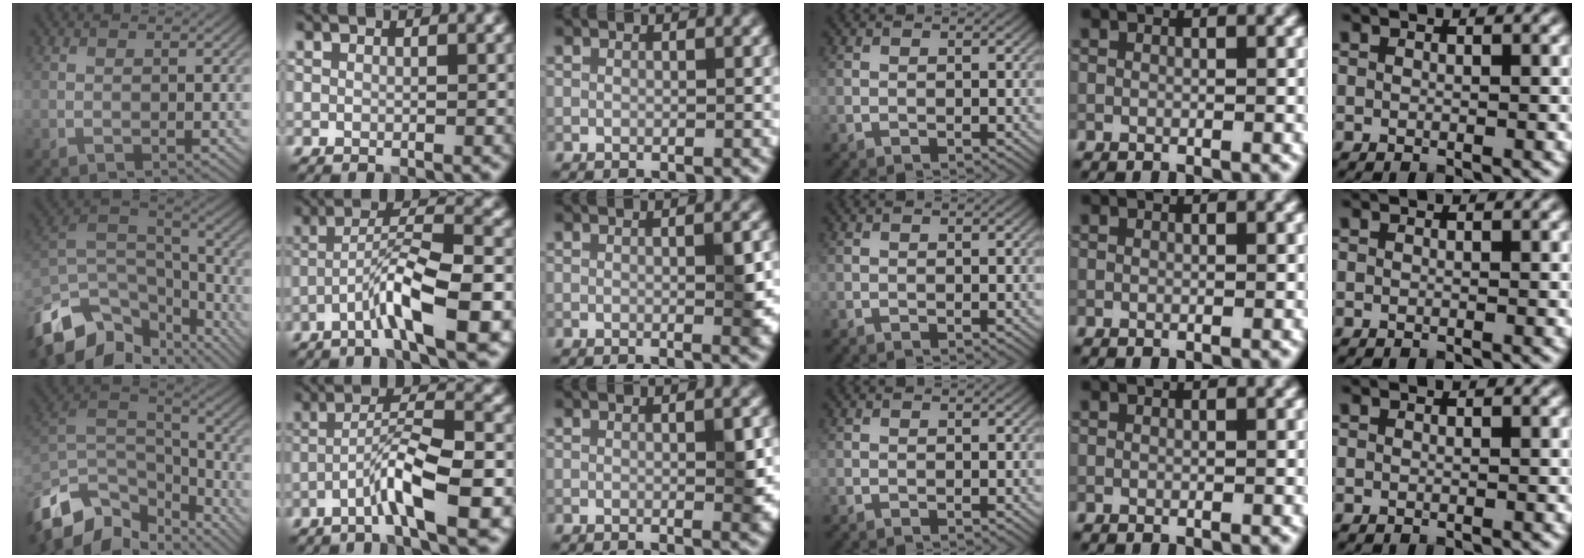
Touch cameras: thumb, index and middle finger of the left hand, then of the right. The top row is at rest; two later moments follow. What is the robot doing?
{"motion": "lift_and_place", "object": "calculator"}